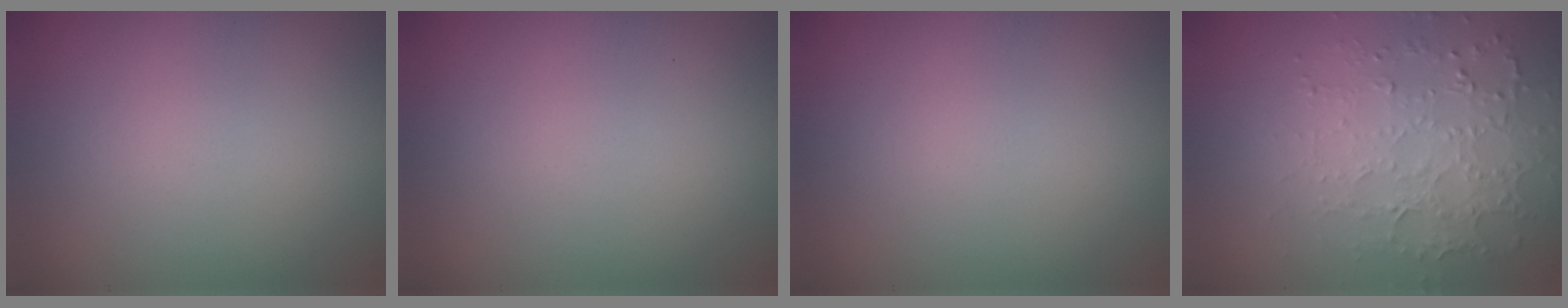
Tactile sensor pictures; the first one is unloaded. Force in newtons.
{"total": 0.0}
{"total": 0.0}
{"total": 3.5, "press": 3.3, "slide": 1.2}